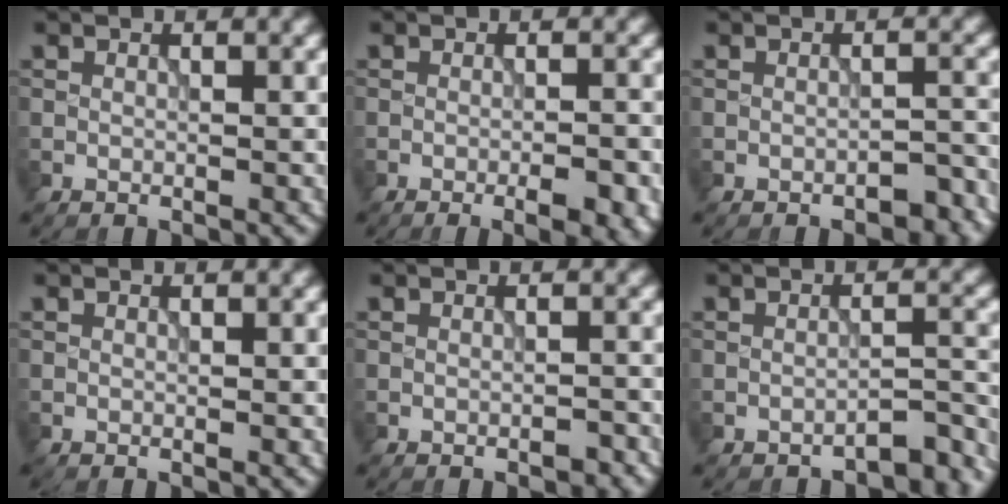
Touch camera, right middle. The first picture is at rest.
{"total": 4.3, "force": [-2.2, 1.1, 3.5], "torque": [-0.049, 0.005, -0.021]}
{"total": 2.2, "force": [-1.6, 0.7, 1.2], "torque": [-0.013, 0.007, -0.022]}
{"total": 0.0}
{"total": 1.1, "force": [-0.7, 0.4, 0.7], "torque": [-0.010, 0.000, -0.010]}
{"total": 3.1, "force": [-2.8, 0.6, 1.1], "torque": [-0.010, 0.007, -0.040]}